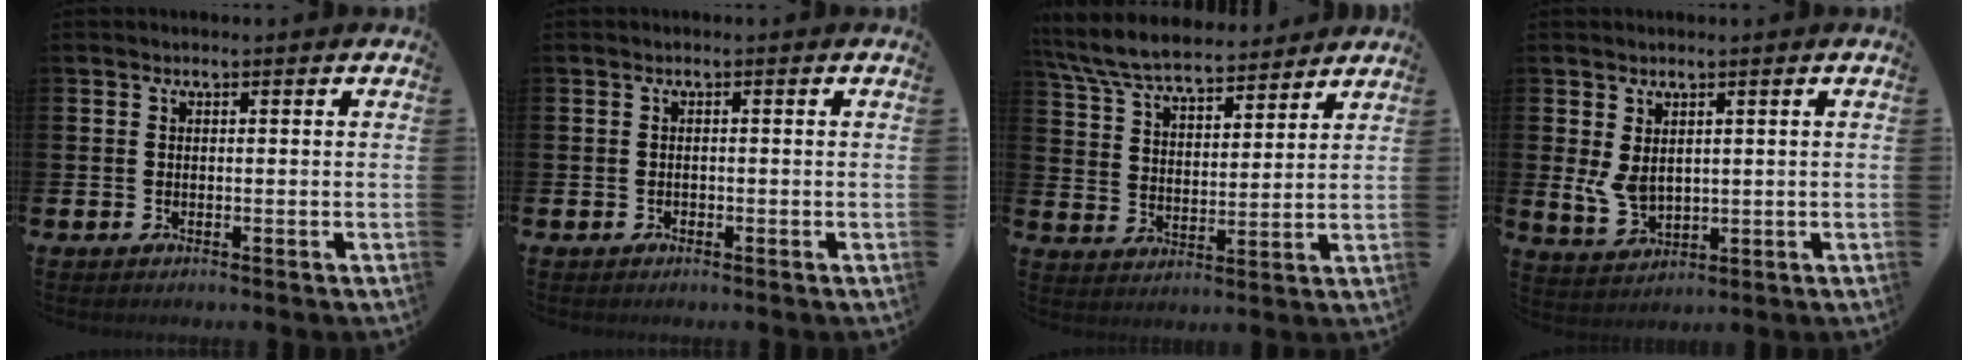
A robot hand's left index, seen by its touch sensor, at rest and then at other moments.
{"total": 0.5, "force": [-0.3, 0.4, 0.1], "torque": [-0.008, 0.004, -0.007]}
{"total": 7.6, "force": [7.1, 1.4, 2.3], "torque": [-0.078, -0.038, 0.127]}
{"total": 3.6, "force": [1.5, 2.3, 2.5], "torque": [-0.038, -0.004, 0.024]}